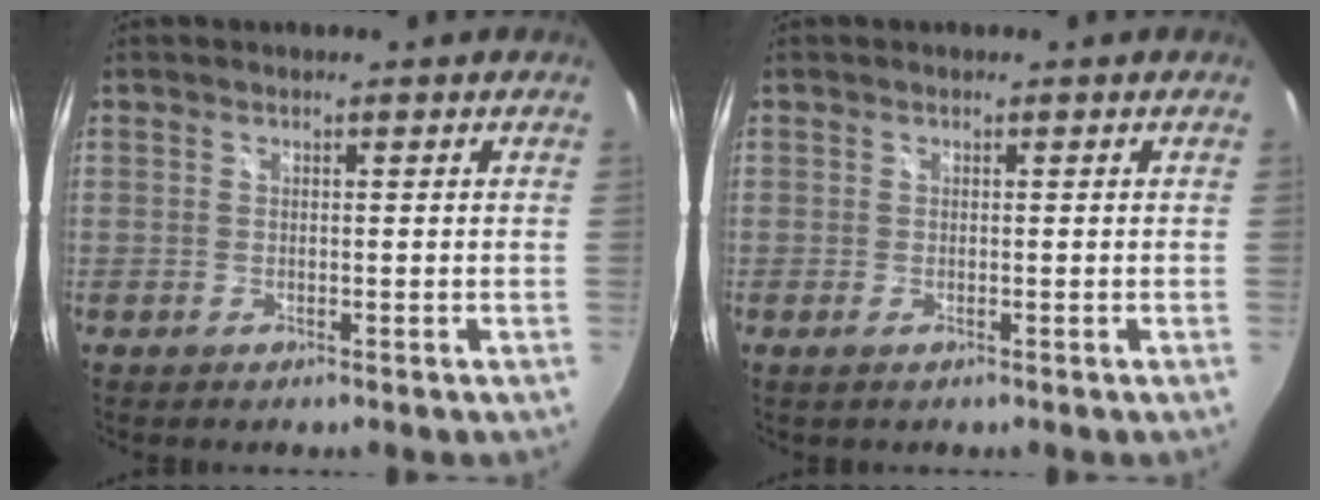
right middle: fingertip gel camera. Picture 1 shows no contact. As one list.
[{"total": 0.7, "force": [-0.4, 0.1, 0.6], "torque": [-0.013, -0.004, -0.008]}]